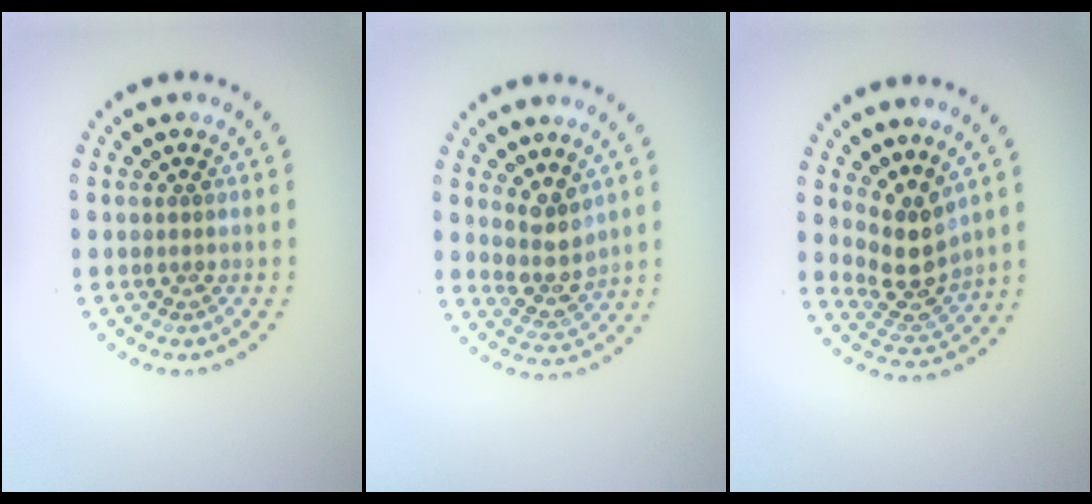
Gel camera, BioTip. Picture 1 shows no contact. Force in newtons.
{"total": 3.0, "press": 2.3, "slide": 1.9}
{"total": 3.7, "press": 3.0, "slide": 2.3}